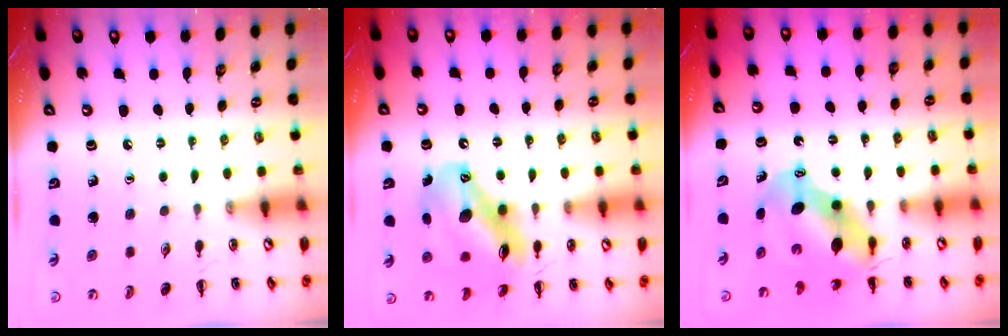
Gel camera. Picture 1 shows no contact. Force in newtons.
{"total": 14.7, "press": 14.1, "slide": 4.2}
{"total": 7.5, "press": 7.4, "slide": 1.5}